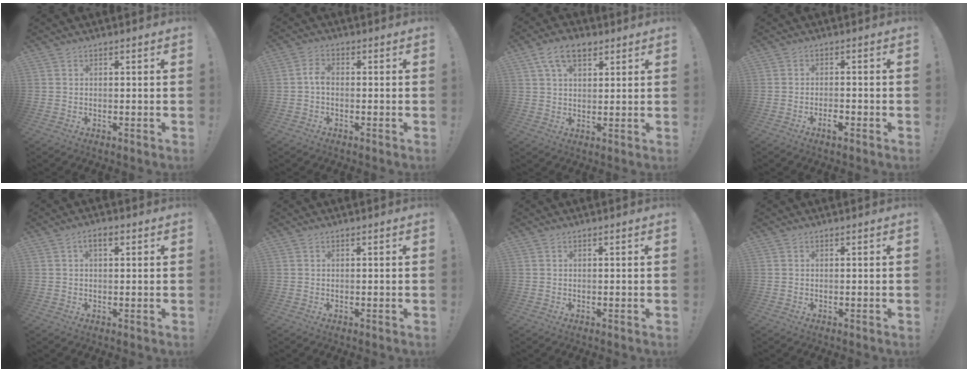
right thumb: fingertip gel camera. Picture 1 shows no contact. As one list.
[{"total": 3.4, "force": [-0.7, 2.1, 2.6], "torque": [-0.058, 0.010, -0.015]}, {"total": 8.4, "force": [4.4, 4.7, 5.4], "torque": [-0.092, -0.002, 0.084]}, {"total": 2.7, "force": [-1.7, 0.9, 1.9], "torque": [-0.026, 0.007, -0.029]}, {"total": 3.3, "force": [1.0, 1.7, 2.7], "torque": [-0.049, 0.006, 0.016]}, {"total": 0.0}, {"total": 0.0}, {"total": 0.0}]